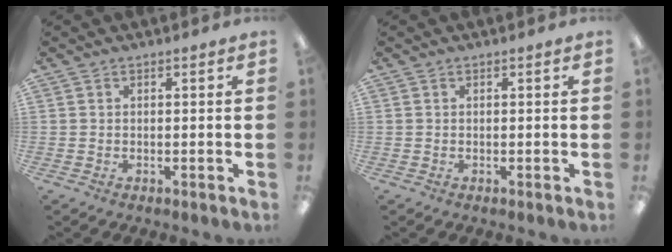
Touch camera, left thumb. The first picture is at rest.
{"total": 0.0}